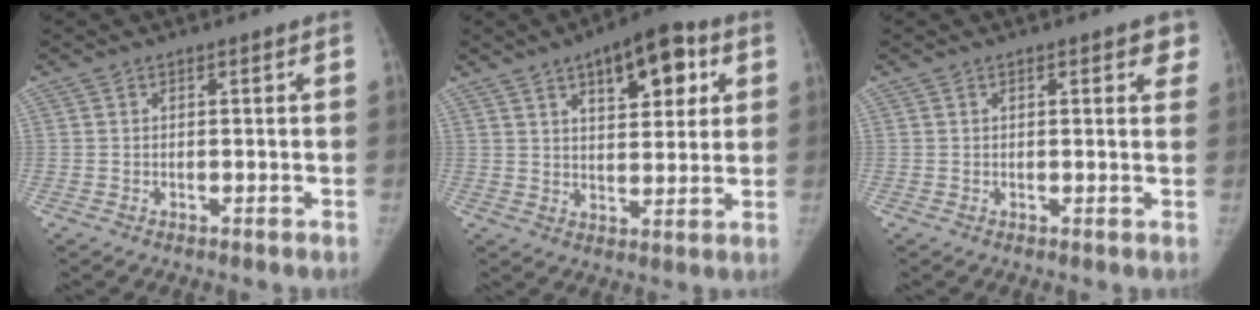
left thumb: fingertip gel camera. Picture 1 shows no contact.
{"total": 12.6, "force": [5.8, 5.9, 9.5], "torque": [-0.098, -0.010, 0.081]}
{"total": 3.3, "force": [1.8, 1.3, 2.4], "torque": [-0.005, -0.002, 0.014]}